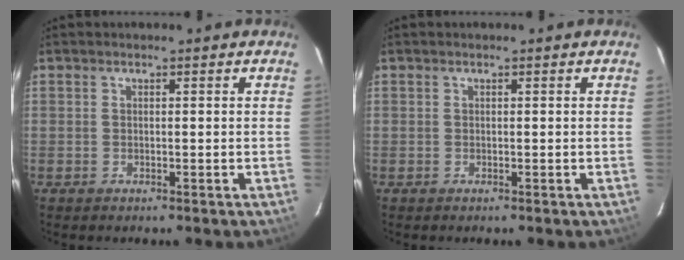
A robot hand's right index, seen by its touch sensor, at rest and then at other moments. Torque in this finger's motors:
{"motor_torque": [0.01, 0.00, 0.00, 0.00]}